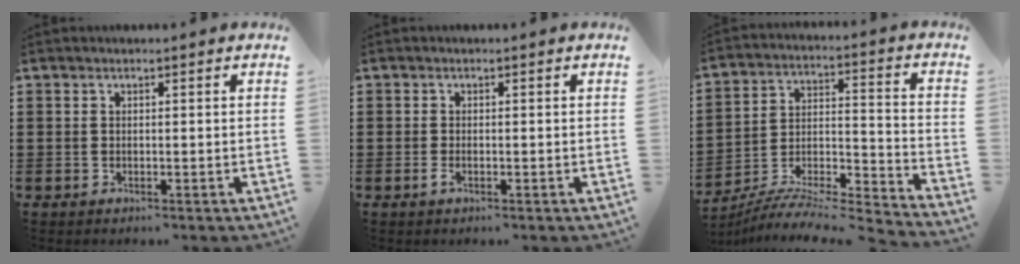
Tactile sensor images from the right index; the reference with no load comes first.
{"total": 1.0, "force": [-0.5, 0.2, 0.8], "torque": [-0.026, -0.009, -0.010]}
{"total": 6.4, "force": [-6.1, 0.2, 1.9], "torque": [-0.037, -0.014, -0.127]}